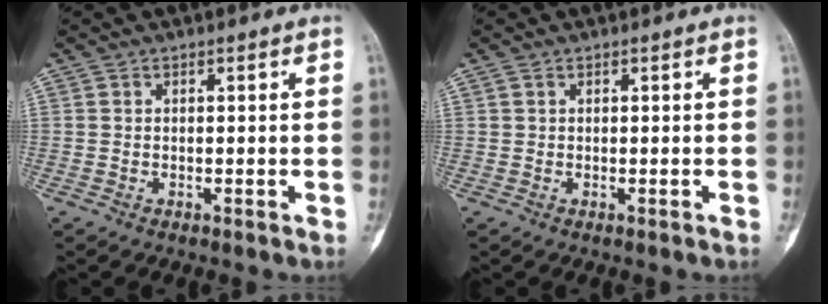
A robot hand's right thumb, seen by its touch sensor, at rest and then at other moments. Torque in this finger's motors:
{"motor_torque": [-1.71, 2.01, 0.66, 0.79, -0.02]}